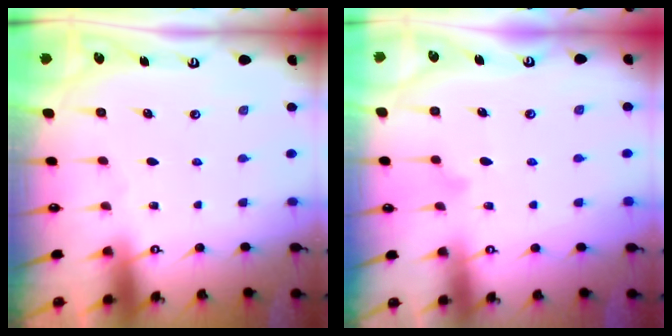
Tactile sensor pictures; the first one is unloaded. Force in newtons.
{"total": 7.7, "press": 7.7, "slide": 0.3}